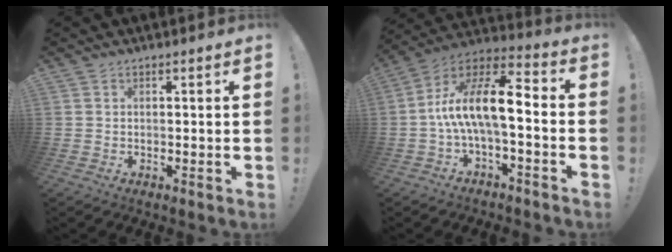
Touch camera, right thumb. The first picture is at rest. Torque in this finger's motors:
{"motor_torque": [2.31, 2.05, 1.67, -1.10, 0.15]}